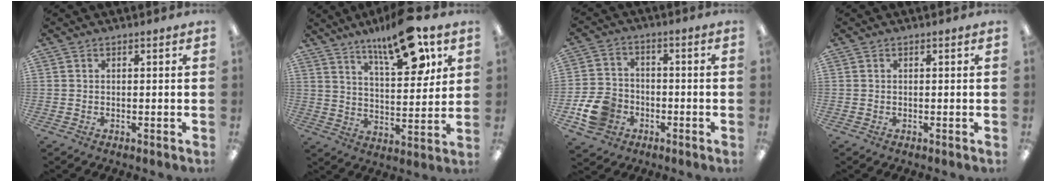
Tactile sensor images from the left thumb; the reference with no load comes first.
{"total": 16.6, "force": [11.3, 5.6, 10.8], "torque": [-0.162, -0.056, 0.185]}
{"total": 9.7, "force": [-3.9, 7.7, 4.5], "torque": [-0.107, 0.029, -0.067]}
{"total": 0.0}